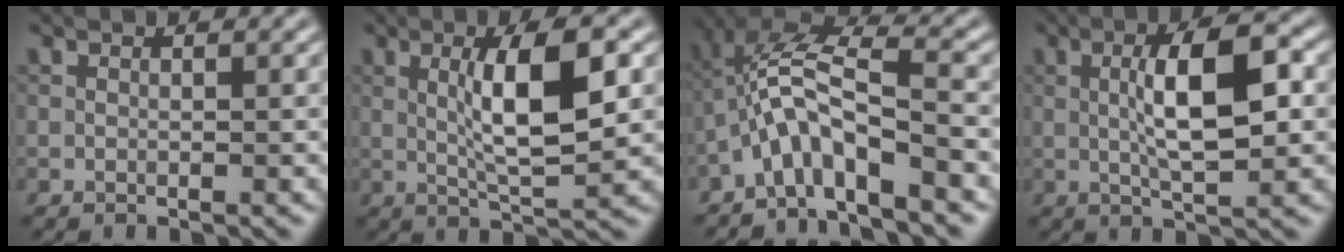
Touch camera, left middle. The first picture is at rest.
{"total": 6.7, "force": [0.8, 1.5, 6.5], "torque": [-0.114, 0.002, 0.014]}
{"total": 6.9, "force": [-3.5, 1.8, 5.7], "torque": [-0.114, 0.015, -0.073]}
{"total": 7.2, "force": [0.4, 1.9, 6.9], "torque": [-0.121, 0.009, 0.003]}